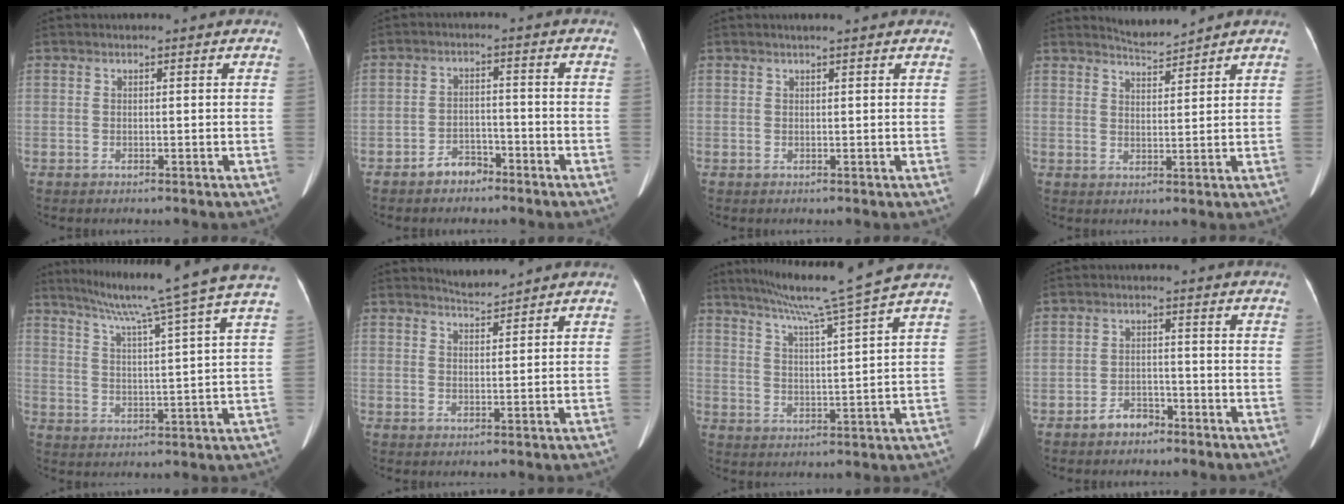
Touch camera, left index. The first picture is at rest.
{"total": 3.7, "force": [-2.9, 1.9, 1.1], "torque": [-0.019, 0.008, -0.047]}
{"total": 2.4, "force": [2.0, 0.1, 1.4], "torque": [-0.014, 0.018, 0.023]}
{"total": 3.0, "force": [2.9, -0.6, -0.3], "torque": [0.000, -0.004, 0.059]}
{"total": 18.0, "force": [14.8, -2.8, 9.9], "torque": [-0.162, -0.023, 0.198]}
{"total": 2.2, "force": [2.1, -0.5, -0.2], "torque": [-0.002, -0.001, 0.044]}
{"total": 13.0, "force": [10.7, -2.9, 6.7], "torque": [-0.116, -0.017, 0.158]}
{"total": 3.5, "force": [-2.8, 1.8, 1.2], "torque": [-0.022, 0.006, -0.045]}